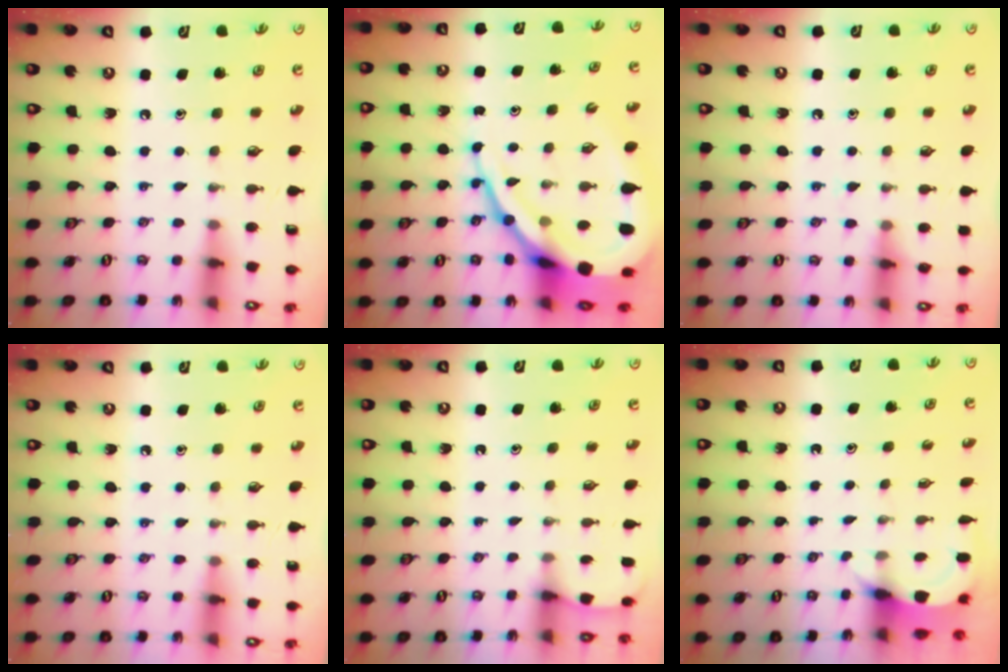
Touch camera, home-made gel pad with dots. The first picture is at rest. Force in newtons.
{"total": 19.1, "press": 18.9, "slide": 2.0}
{"total": 5.5, "press": 5.4, "slide": 0.6}
{"total": 3.0, "press": 3.0, "slide": 0.4}
{"total": 1.8, "press": 1.8, "slide": 0.2}
{"total": 5.2, "press": 5.2, "slide": 0.1}